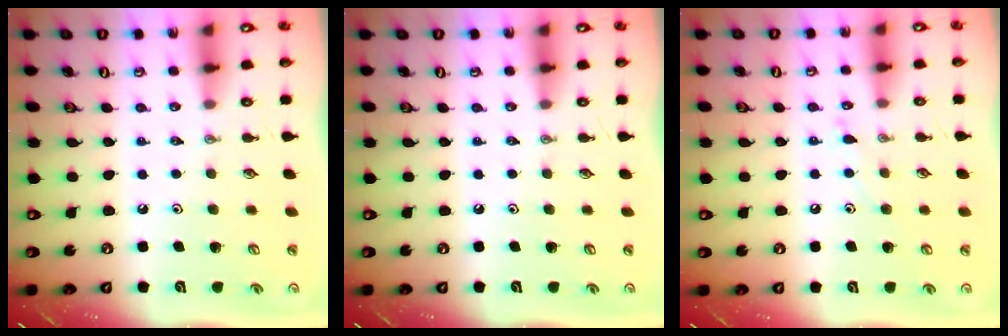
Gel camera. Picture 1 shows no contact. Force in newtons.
{"total": 0.0}
{"total": 5.7, "press": 5.7, "slide": 0.3}